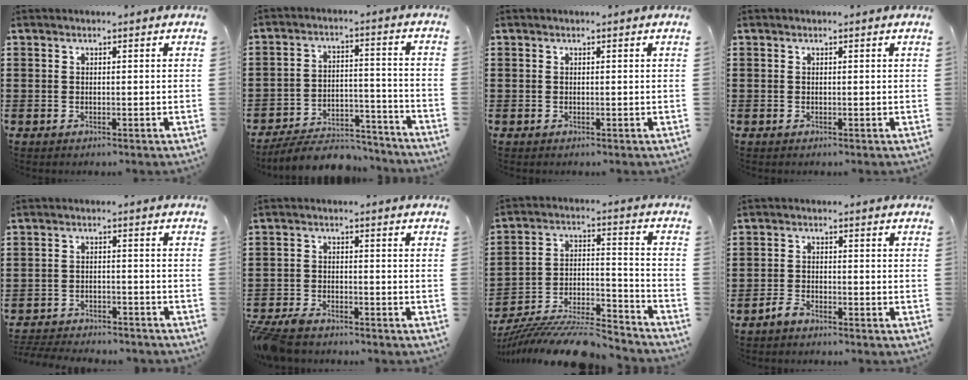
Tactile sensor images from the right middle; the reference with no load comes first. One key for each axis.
{"total": 7.2, "fx": -6.8, "fy": 1.4, "fz": 1.7, "tx": -0.025, "ty": 0.018, "tz": -0.131}
{"total": 0.0}
{"total": 0.0}
{"total": 3.7, "fx": -3.7, "fy": 0.4, "fz": 0.2, "tx": -0.008, "ty": 0.001, "tz": -0.078}
{"total": 3.9, "fx": -3.7, "fy": 0.8, "fz": 0.9, "tx": -0.038, "ty": -0.004, "tz": -0.081}
{"total": 11.5, "fx": -10.9, "fy": 1.2, "fz": 3.4, "tx": -0.043, "ty": 0.030, "tz": -0.211}
{"total": 2.4, "fx": -2.1, "fy": 0.5, "fz": 0.9, "tx": -0.033, "ty": -0.002, "tz": -0.046}